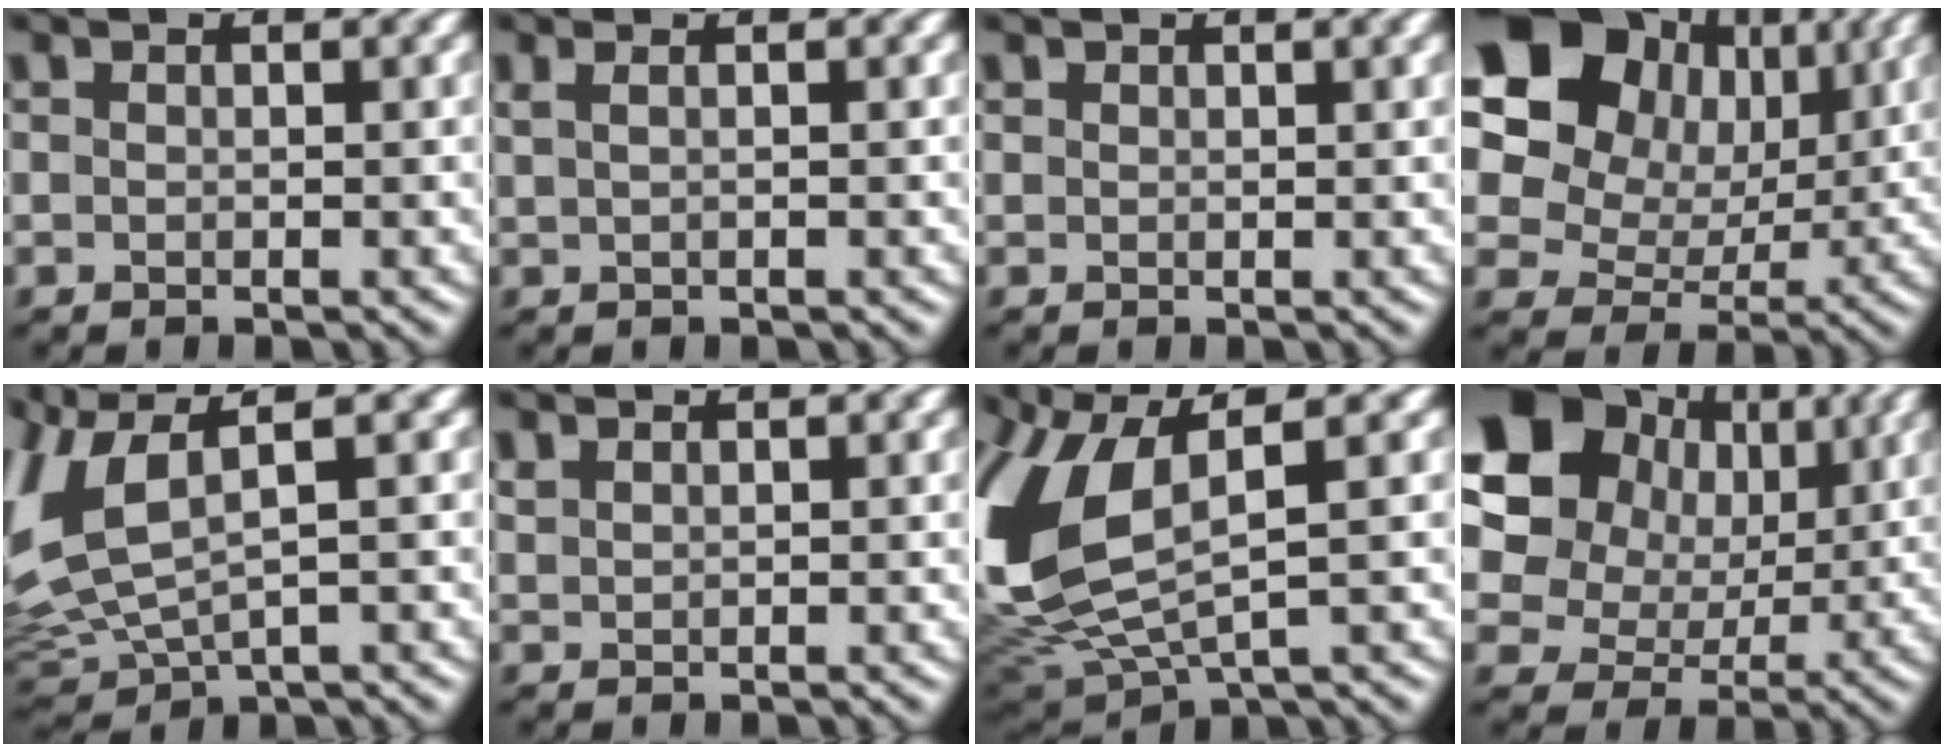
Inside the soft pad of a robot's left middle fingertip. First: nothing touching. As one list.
[{"total": 1.4, "force": [0.7, 0.6, 1.1], "torque": [-0.017, 0.005, 0.005]}, {"total": 1.0, "force": [0.8, 0.4, 0.5], "torque": [0.000, 0.009, 0.015]}, {"total": 15.0, "force": [5.7, 11.7, 7.6], "torque": [-0.171, 0.061, 0.094]}, {"total": 6.4, "force": [1.5, 3.2, 5.4], "torque": [-0.137, 0.004, 0.030]}, {"total": 0.8, "force": [0.8, 0.1, -0.1], "torque": [-0.001, 0.005, 0.018]}, {"total": 10.4, "force": [2.0, 5.2, 8.8], "torque": [-0.226, -0.008, 0.047]}, {"total": 15.8, "force": [5.8, 12.4, 7.9], "torque": [-0.184, 0.055, 0.098]}]